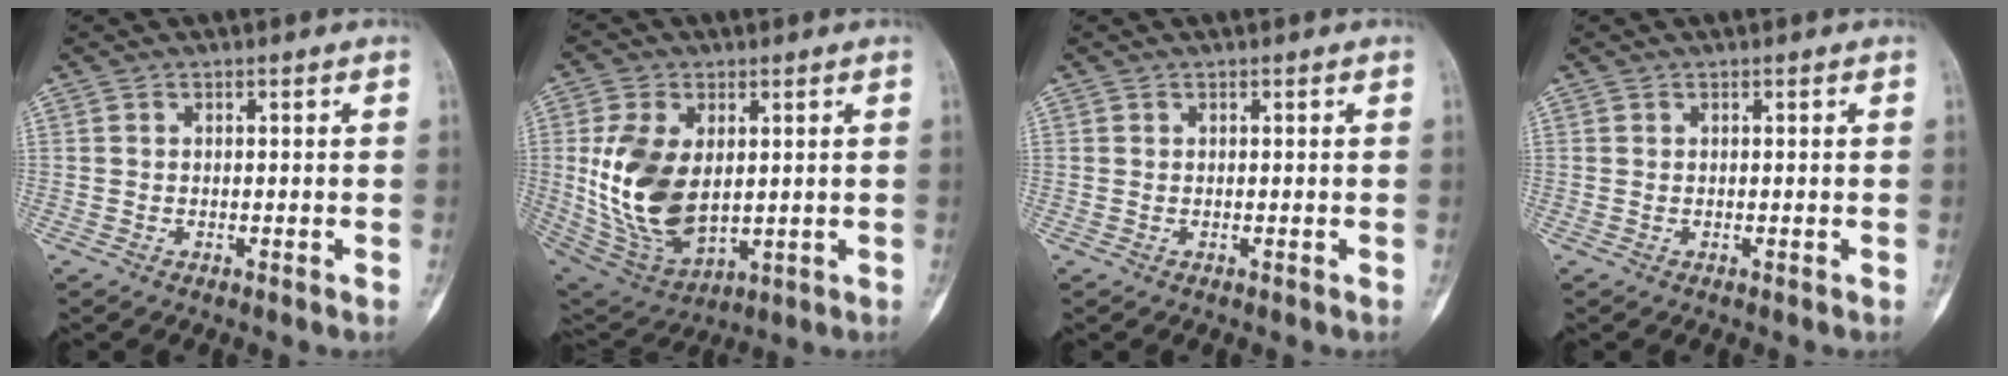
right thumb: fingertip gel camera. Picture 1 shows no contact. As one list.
[{"total": 16.5, "force": [1.6, 10.0, 13.1], "torque": [-0.244, -0.014, 0.052]}, {"total": 0.0}, {"total": 0.0}]